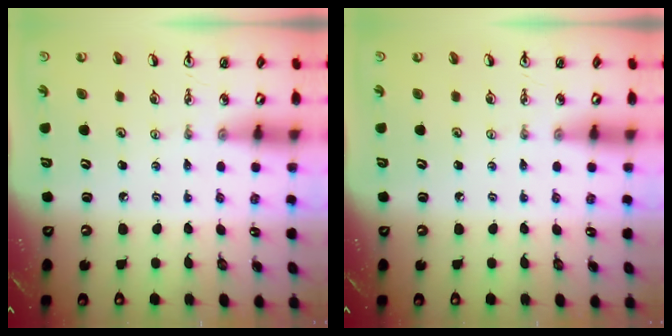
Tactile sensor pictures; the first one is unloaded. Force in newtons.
{"total": 0.0}